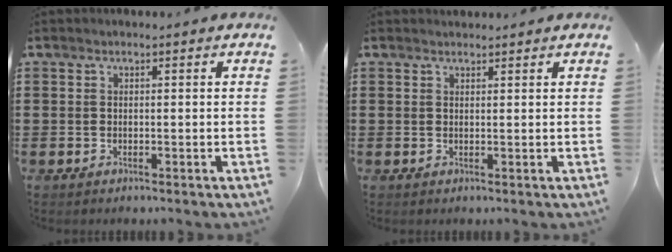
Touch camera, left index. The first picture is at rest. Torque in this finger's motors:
{"motor_torque": [0.89, -0.90, 0.00, 0.03]}